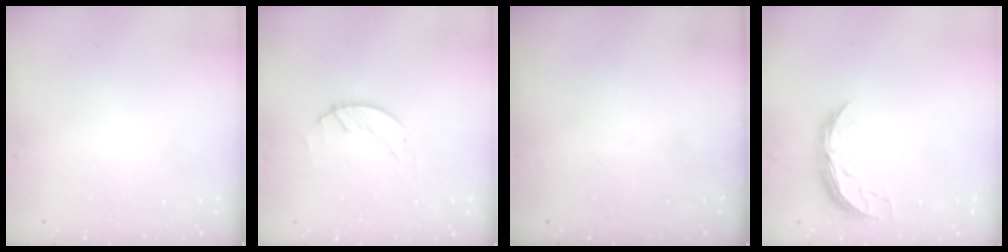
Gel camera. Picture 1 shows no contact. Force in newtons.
{"total": 0.8, "press": 0.8, "slide": 0.2}
{"total": 0.0}
{"total": 6.9, "press": 6.9, "slide": 0.5}